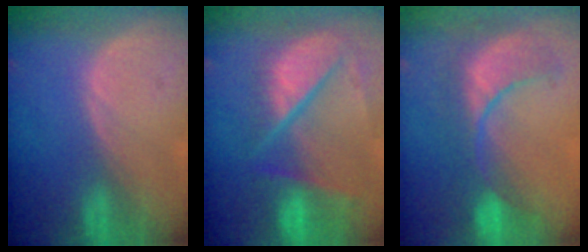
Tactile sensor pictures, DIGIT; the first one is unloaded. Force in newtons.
{"total": 11.0, "press": 9.1, "slide": 6.2}
{"total": 9.1, "press": 9.0, "slide": 1.1}